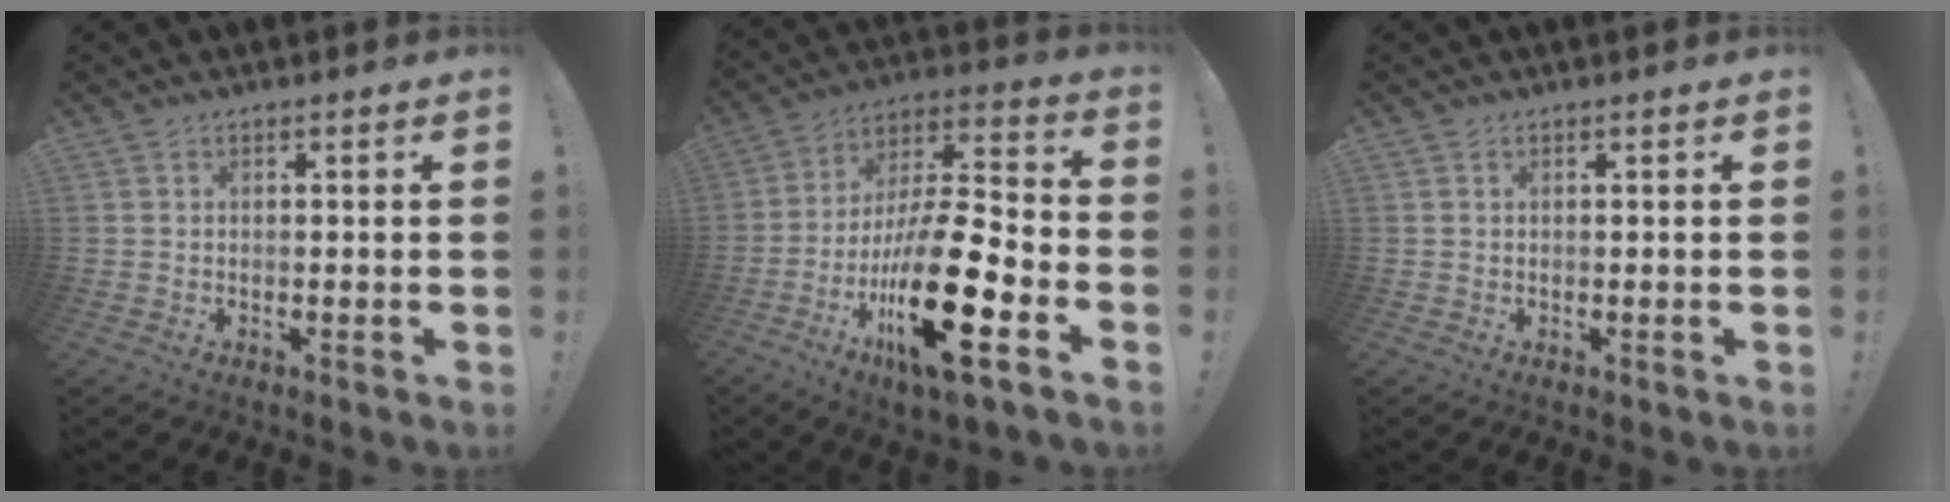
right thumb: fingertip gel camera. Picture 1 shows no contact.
{"total": 24.0, "force": [-9.3, 7.3, 21.0], "torque": [-0.384, 0.056, -0.149]}
{"total": 0.0}